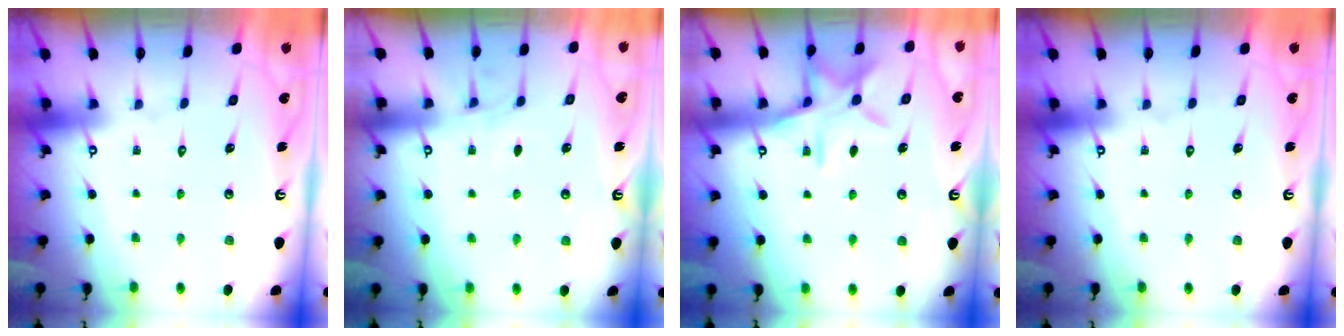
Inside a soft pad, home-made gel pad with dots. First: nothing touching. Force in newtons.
{"total": 4.2, "press": 4.2, "slide": 0.6}
{"total": 11.3, "press": 11.2, "slide": 0.7}
{"total": 0.0}